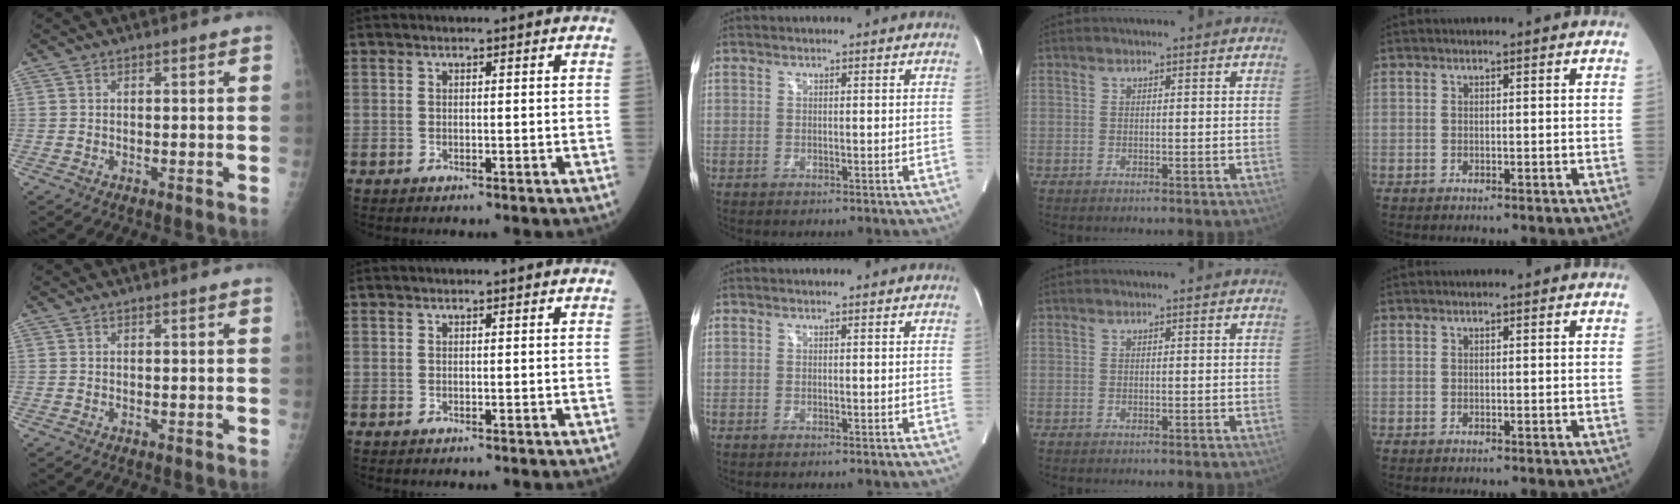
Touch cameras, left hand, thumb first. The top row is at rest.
{}